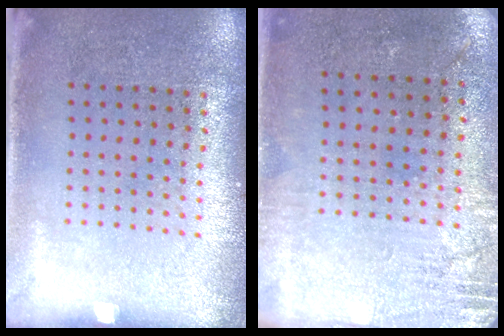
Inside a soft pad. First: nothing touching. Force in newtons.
{"total": 2.8, "press": 2.4, "slide": 1.5}